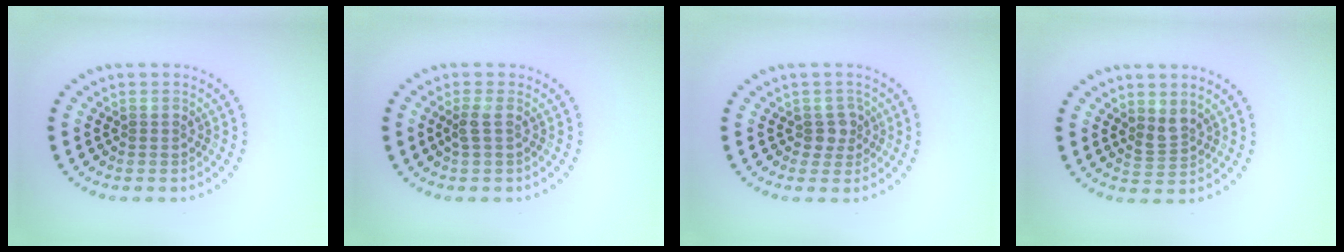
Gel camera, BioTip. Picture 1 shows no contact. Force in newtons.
{"total": 1.1, "press": 0.9, "slide": 0.6}
{"total": 1.7, "press": 1.4, "slide": 1.0}
{"total": 1.8, "press": 1.3, "slide": 1.2}